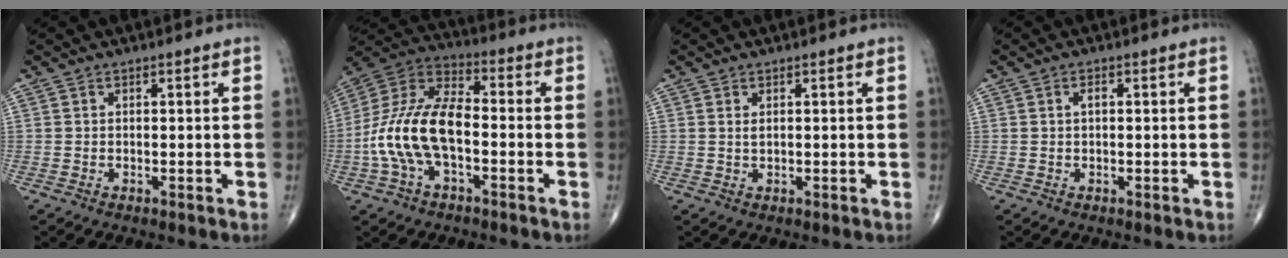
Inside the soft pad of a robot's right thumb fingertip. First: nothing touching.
{"total": 16.0, "force": [-3.1, 8.3, 13.3], "torque": [-0.271, 0.041, -0.063]}
{"total": 0.8, "force": [0.4, 0.2, 0.7], "torque": [-0.015, -0.001, 0.008]}
{"total": 1.1, "force": [0.2, 0.5, 1.0], "torque": [-0.015, 0.003, 0.001]}